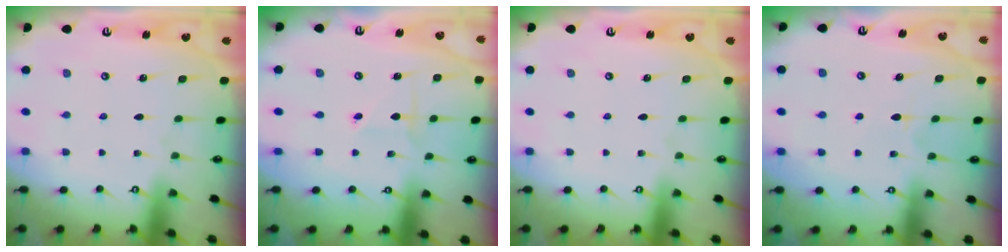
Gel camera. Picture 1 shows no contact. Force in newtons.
{"total": 2.9, "press": 2.9, "slide": 0.2}
{"total": 0.0}
{"total": 4.6, "press": 4.6, "slide": 0.6}